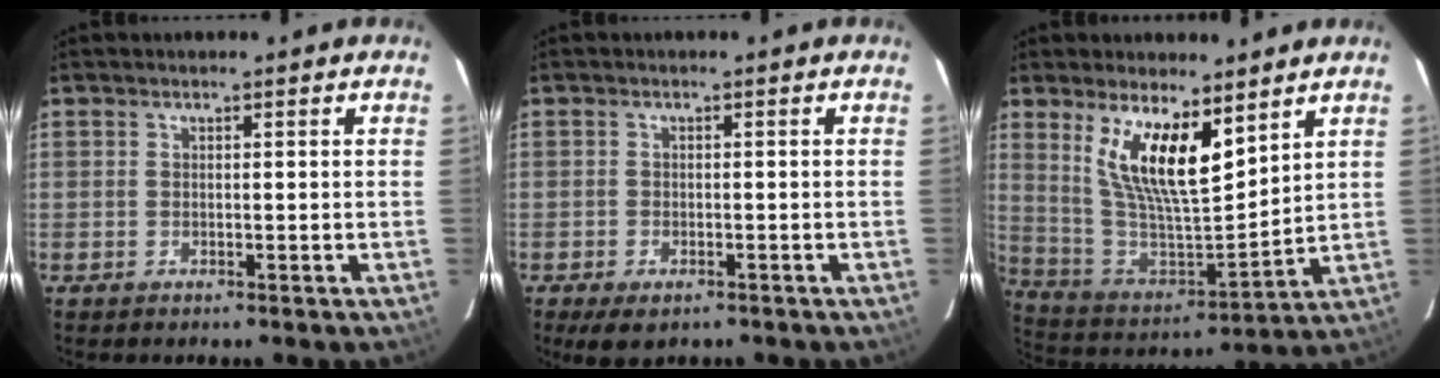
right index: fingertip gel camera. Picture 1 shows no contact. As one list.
[{"total": 4.5, "force": [-3.0, 2.2, 2.6], "torque": [-0.059, -0.019, -0.047]}, {"total": 15.4, "force": [8.4, 4.9, 12.0], "torque": [-0.227, -0.004, 0.171]}]